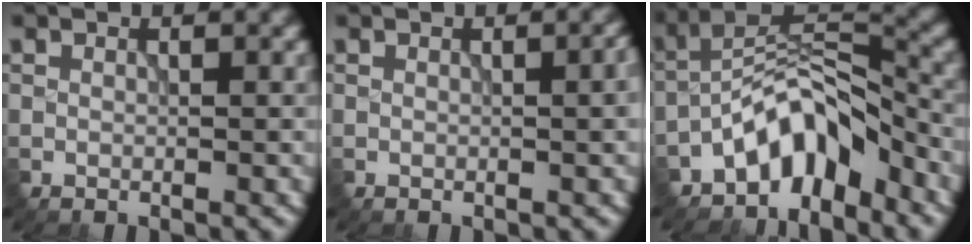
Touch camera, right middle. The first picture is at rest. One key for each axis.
{"total": 1.7, "fx": 0.1, "fy": 0.3, "fz": 1.7, "tx": -0.020, "ty": 0.003, "tz": 0.003}
{"total": 6.5, "fx": -4.6, "fy": 2.7, "fz": 3.7, "tx": -0.044, "ty": 0.015, "tz": -0.093}